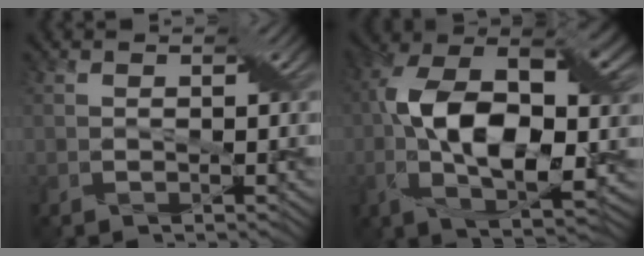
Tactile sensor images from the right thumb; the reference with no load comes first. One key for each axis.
{"total": 15.5, "fx": 0.6, "fy": 8.1, "fz": 13.2, "tx": -0.261, "ty": 0.008, "tz": 0.005}